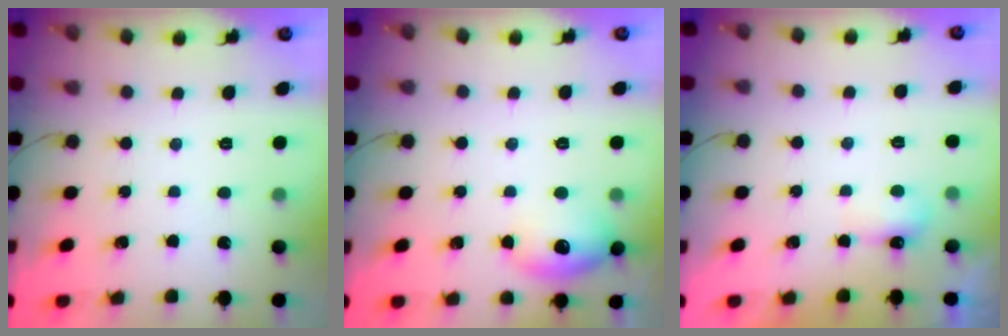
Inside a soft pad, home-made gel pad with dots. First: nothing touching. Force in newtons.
{"total": 10.3, "press": 10.2, "slide": 1.5}
{"total": 4.0, "press": 3.9, "slide": 0.7}